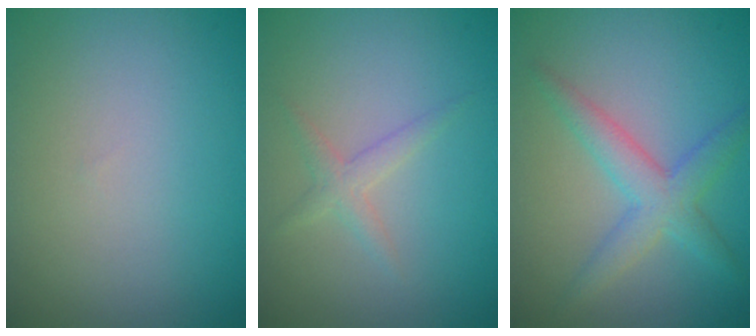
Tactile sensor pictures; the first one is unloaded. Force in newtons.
{"total": 1.5, "press": 1.5, "slide": 0.1}
{"total": 3.6, "press": 3.6, "slide": 0.2}